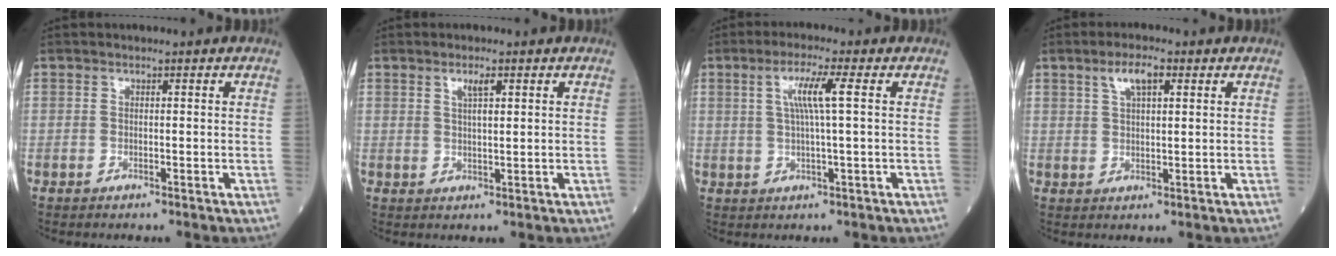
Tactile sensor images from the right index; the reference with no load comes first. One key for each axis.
{"total": 2.8, "fx": 1.4, "fy": 0.6, "fz": 2.4, "tx": -0.046, "ty": 0.001, "tz": 0.026}
{"total": 5.5, "fx": 1.3, "fy": -0.4, "fz": 5.3, "tx": -0.102, "ty": 0.005, "tz": 0.025}
{"total": 4.5, "fx": 2.3, "fy": 1.2, "fz": 3.7, "tx": -0.074, "ty": 0.008, "tz": 0.045}